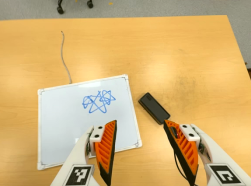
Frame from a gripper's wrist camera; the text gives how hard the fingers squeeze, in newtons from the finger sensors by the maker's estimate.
{"total": 0.0}